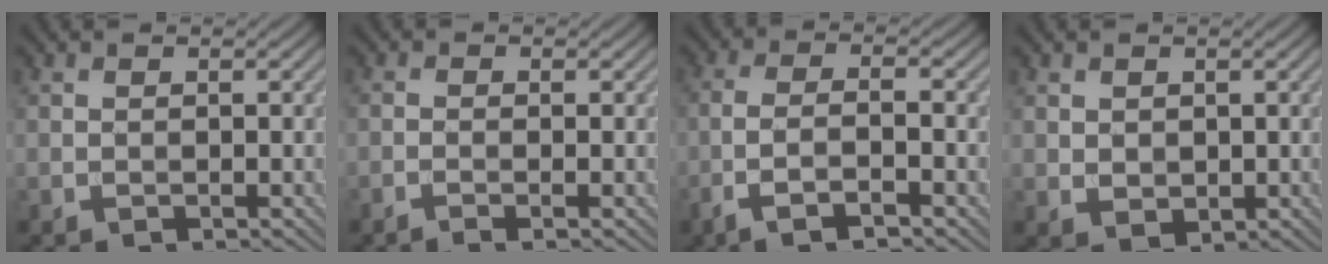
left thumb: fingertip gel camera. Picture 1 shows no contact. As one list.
[{"total": 1.3, "force": [-0.7, 0.1, 1.1], "torque": [-0.018, 0.003, -0.021]}, {"total": 5.0, "force": [-2.7, 1.1, 4.1], "torque": [-0.082, 0.004, -0.062]}, {"total": 1.7, "force": [0.6, 1.4, 0.8], "torque": [-0.022, -0.005, 0.017]}]